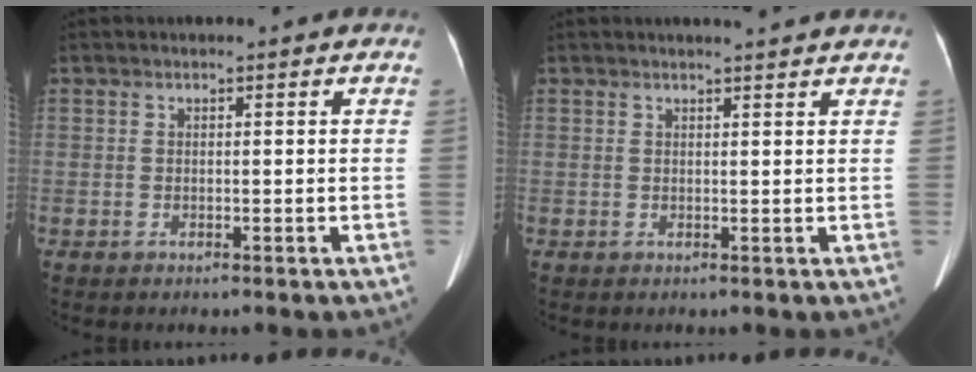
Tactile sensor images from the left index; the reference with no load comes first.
{"total": 3.4, "force": [3.2, -0.3, 1.2], "torque": [-0.019, 0.006, 0.036]}